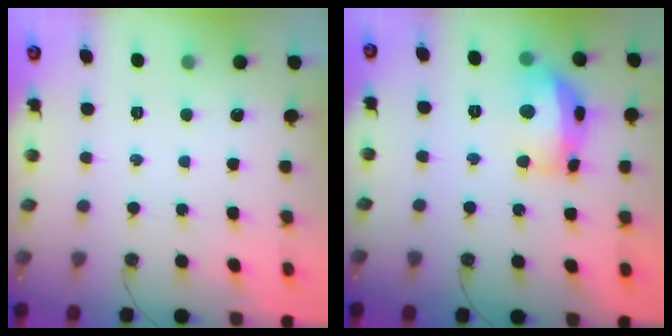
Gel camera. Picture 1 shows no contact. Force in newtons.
{"total": 15.6, "press": 15.4, "slide": 1.9}